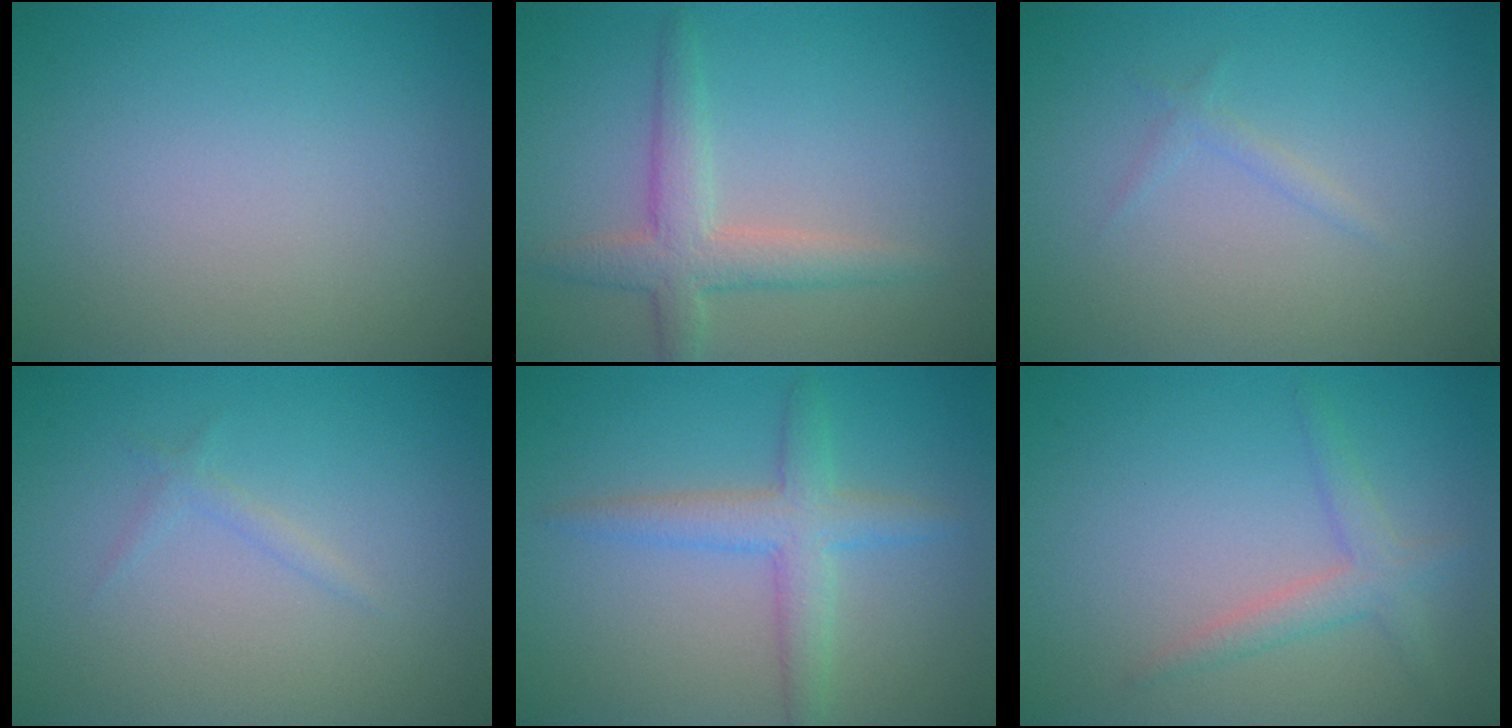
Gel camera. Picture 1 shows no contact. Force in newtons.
{"total": 3.4, "press": 3.4, "slide": 0.2}
{"total": 0.8, "press": 0.8, "slide": 0.0}
{"total": 0.8, "press": 0.8, "slide": 0.0}
{"total": 3.5, "press": 3.5, "slide": 0.2}
{"total": 2.1, "press": 2.1, "slide": 0.1}